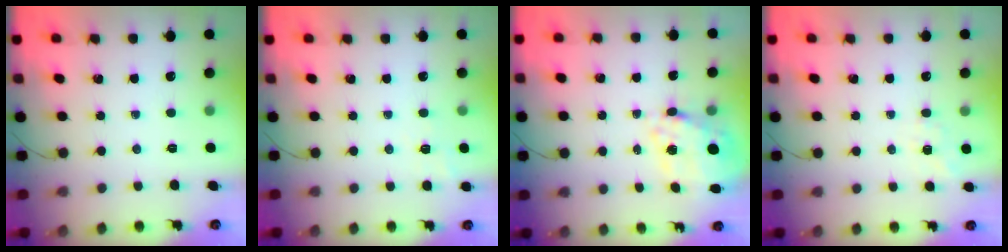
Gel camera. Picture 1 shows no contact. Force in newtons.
{"total": 6.4, "press": 6.1, "slide": 2.1}
{"total": 15.5, "press": 15.2, "slide": 3.1}
{"total": 3.3, "press": 2.6, "slide": 1.9}